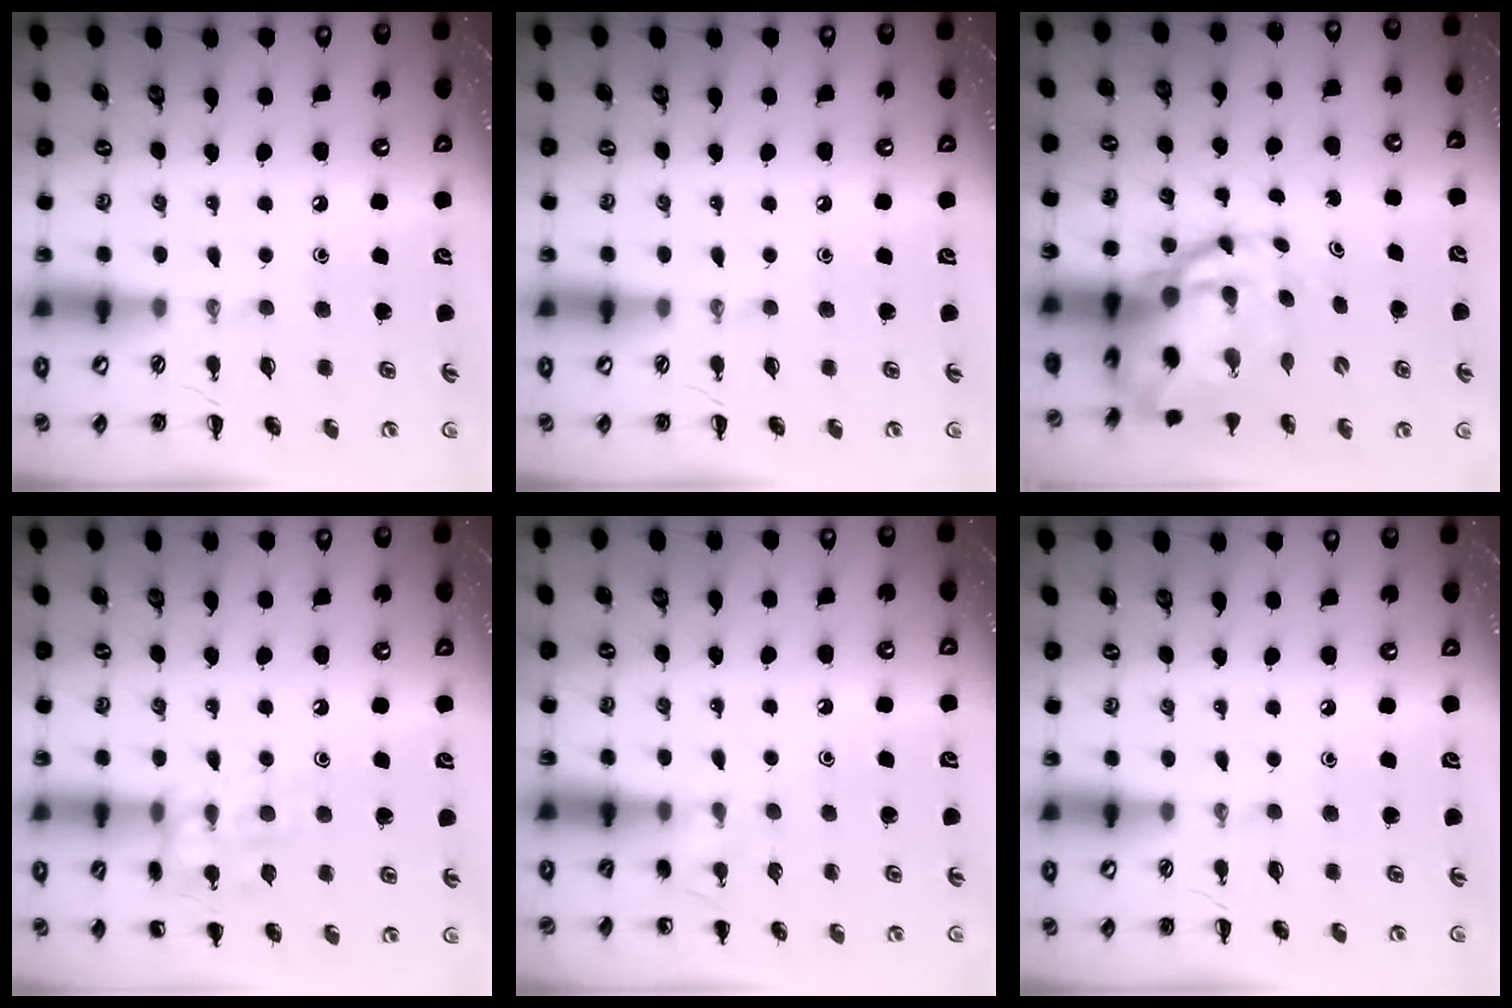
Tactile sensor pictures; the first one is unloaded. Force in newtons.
{"total": 0.0}
{"total": 10.4, "press": 10.0, "slide": 2.7}
{"total": 11.8, "press": 11.7, "slide": 0.6}
{"total": 5.5, "press": 5.1, "slide": 2.0}
{"total": 0.0}